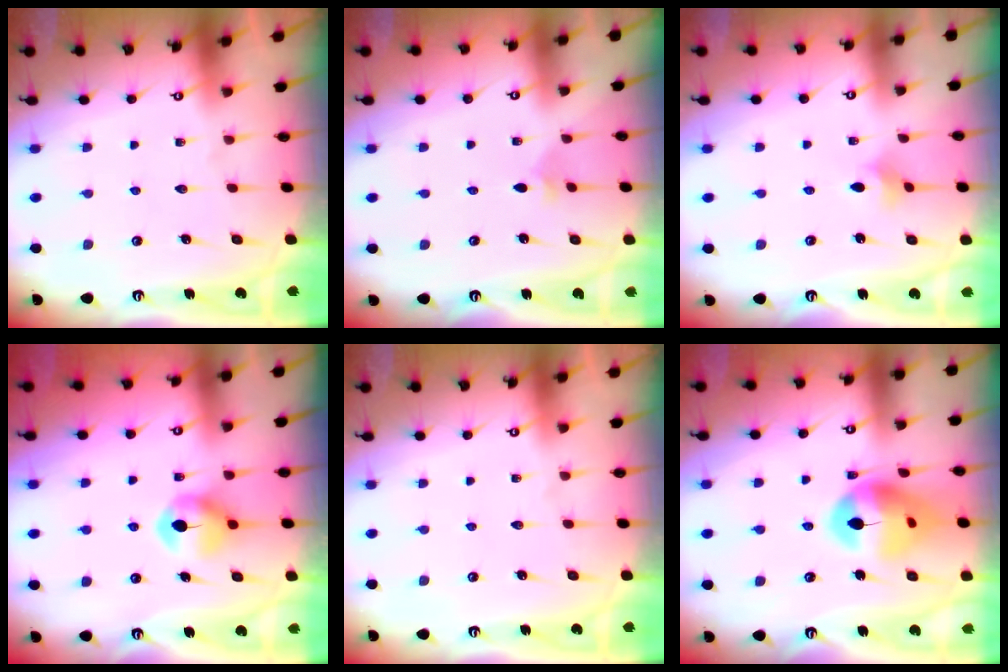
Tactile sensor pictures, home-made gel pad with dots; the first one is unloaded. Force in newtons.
{"total": 1.7, "press": 1.6, "slide": 0.5}
{"total": 2.9, "press": 2.8, "slide": 0.6}
{"total": 7.1, "press": 7.1, "slide": 0.4}
{"total": 0.0}
{"total": 14.4, "press": 14.4, "slide": 1.5}